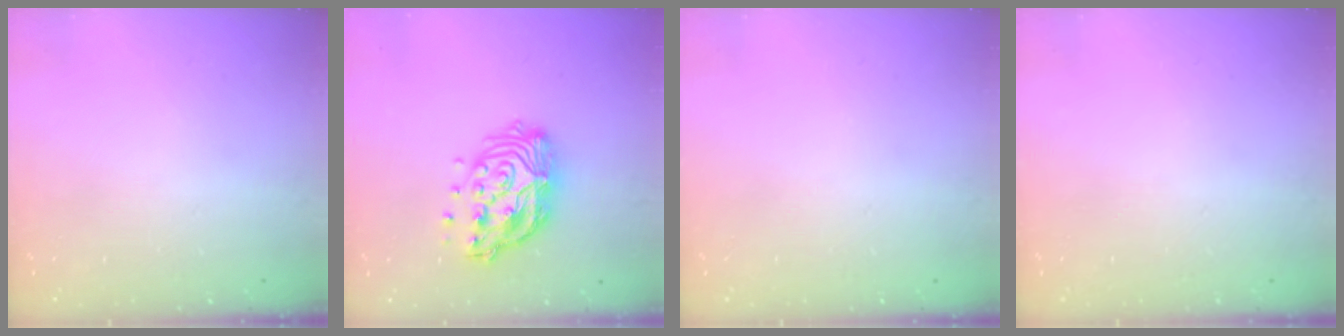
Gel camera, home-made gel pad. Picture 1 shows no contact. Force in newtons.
{"total": 15.0, "press": 14.9, "slide": 1.3}
{"total": 0.0}
{"total": 0.0}